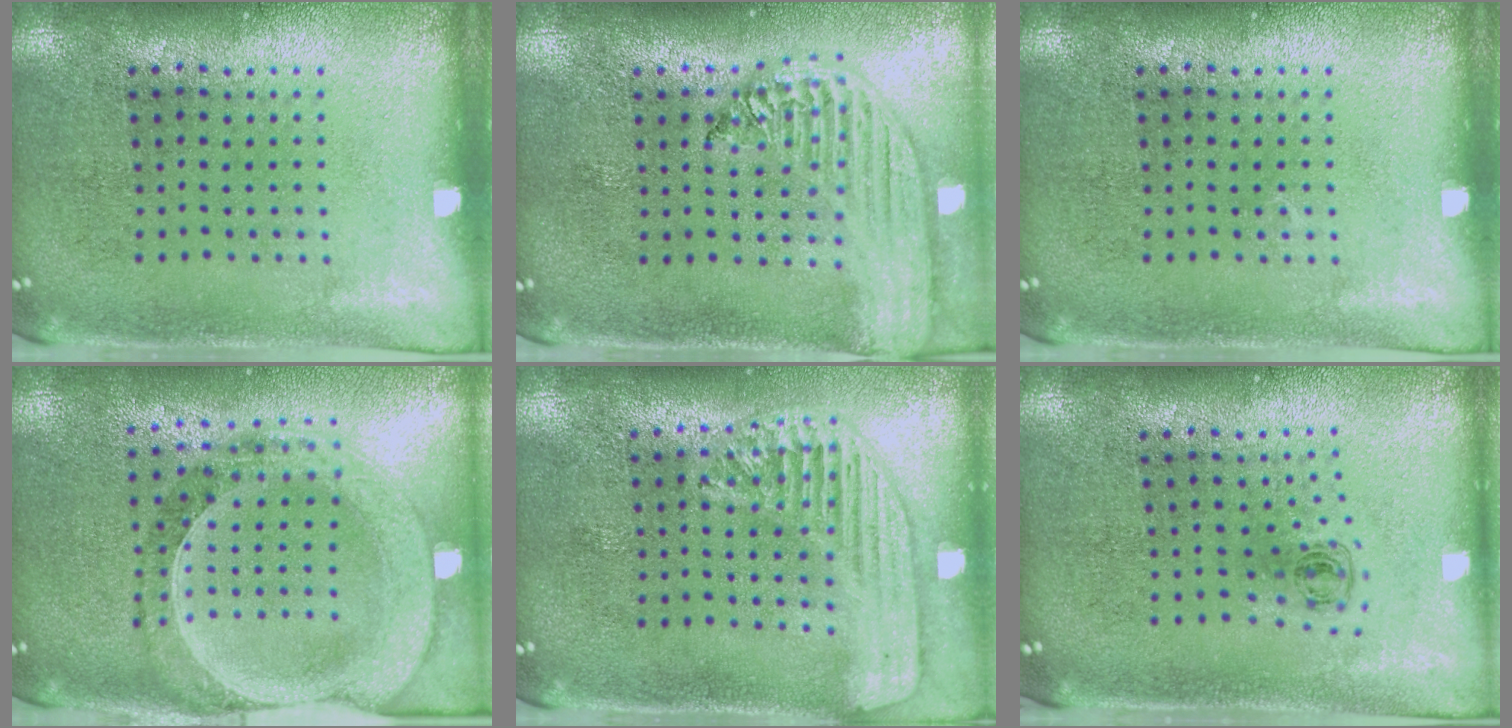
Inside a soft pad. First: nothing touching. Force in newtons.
{"total": 2.5, "press": 2.1, "slide": 1.4}
{"total": 0.0}
{"total": 1.5, "press": 1.4, "slide": 0.4}
{"total": 1.6, "press": 1.5, "slide": 0.6}
{"total": 0.5, "press": 0.3, "slide": 0.4}